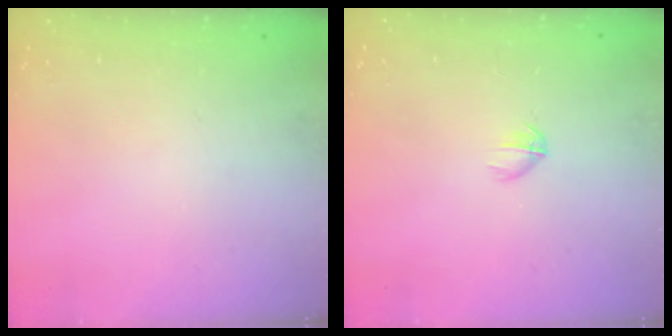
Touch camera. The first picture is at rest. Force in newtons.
{"total": 3.0, "press": 2.9, "slide": 0.9}